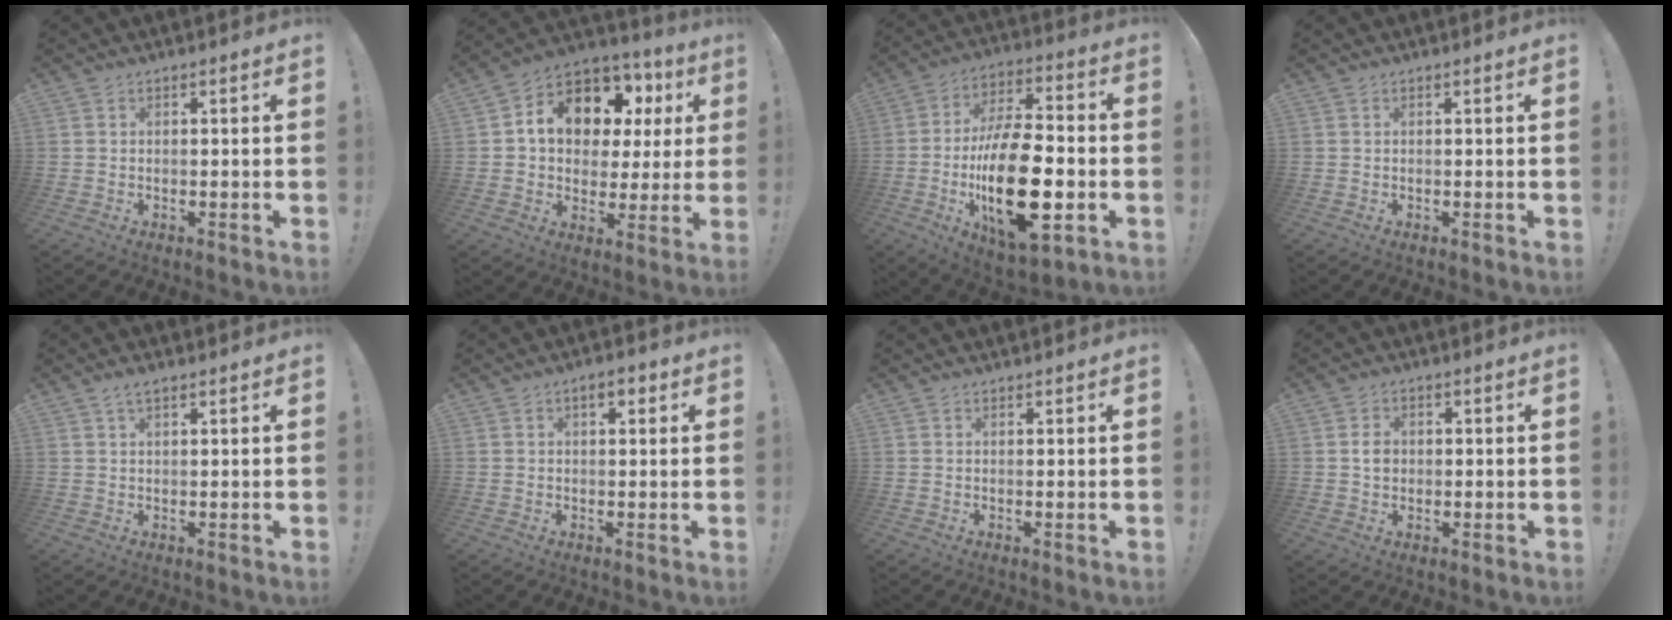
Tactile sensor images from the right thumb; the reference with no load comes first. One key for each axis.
{"total": 13.7, "fx": 5.9, "fy": 9.7, "fz": 7.7, "tx": -0.124, "ty": -0.035, "tz": 0.113}
{"total": 25.4, "fx": -5.8, "fy": 12.6, "fz": 21.2, "tx": -0.389, "ty": 0.019, "tz": -0.086}
{"total": 0.0}
{"total": 2.5, "fx": 1.7, "fy": 0.7, "fz": 1.6, "tx": -0.029, "ty": -0.005, "tz": 0.030}
{"total": 3.5, "fx": 1.6, "fy": 1.8, "fz": 2.6, "tx": -0.027, "ty": -0.003, "tz": 0.022}
{"total": 0.6, "fx": 0.5, "fy": -0.1, "fz": 0.1, "tx": 0.011, "ty": -0.006, "tz": 0.007}
{"total": 3.5, "fx": 0.0, "fy": 2.9, "fz": 2.0, "tx": -0.023, "ty": 0.001, "tz": -0.002}